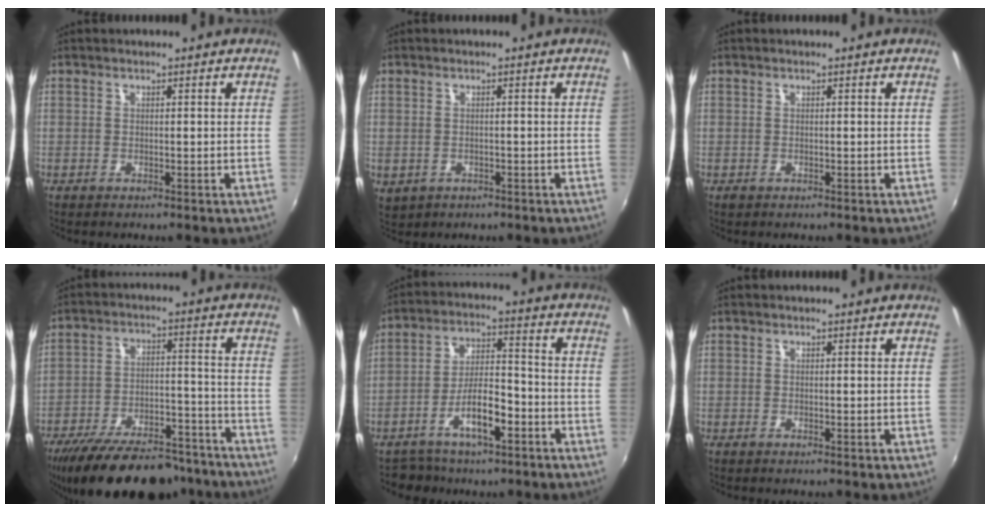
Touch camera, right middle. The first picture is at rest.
{"total": 4.1, "force": [-1.0, 3.4, 2.2], "torque": [-0.047, -0.010, -0.006]}
{"total": 0.6, "force": [-0.3, 0.4, 0.2], "torque": [-0.006, -0.004, -0.006]}
{"total": 25.0, "force": [-20.7, 8.5, 11.1], "torque": [-0.211, -0.005, -0.288]}
{"total": 8.7, "force": [-5.1, 3.9, 5.9], "torque": [-0.108, 0.019, -0.079]}
{"total": 0.0}